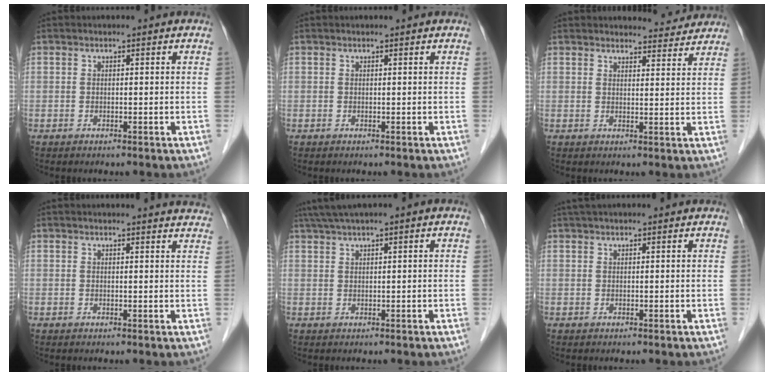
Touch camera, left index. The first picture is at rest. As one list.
[{"total": 0.6, "force": [0.5, 0.0, 0.3], "torque": [-0.006, 0.005, 0.009]}, {"total": 5.5, "force": [5.4, 1.1, 0.2], "torque": [0.003, -0.005, 0.054]}, {"total": 10.5, "force": [10.1, 0.6, 2.5], "torque": [-0.016, -0.015, 0.093]}, {"total": 4.5, "force": [3.4, -0.5, 2.9], "torque": [-0.057, 0.029, 0.065]}, {"total": 6.8, "force": [6.0, 0.7, 3.0], "torque": [-0.044, 0.039, 0.084]}]